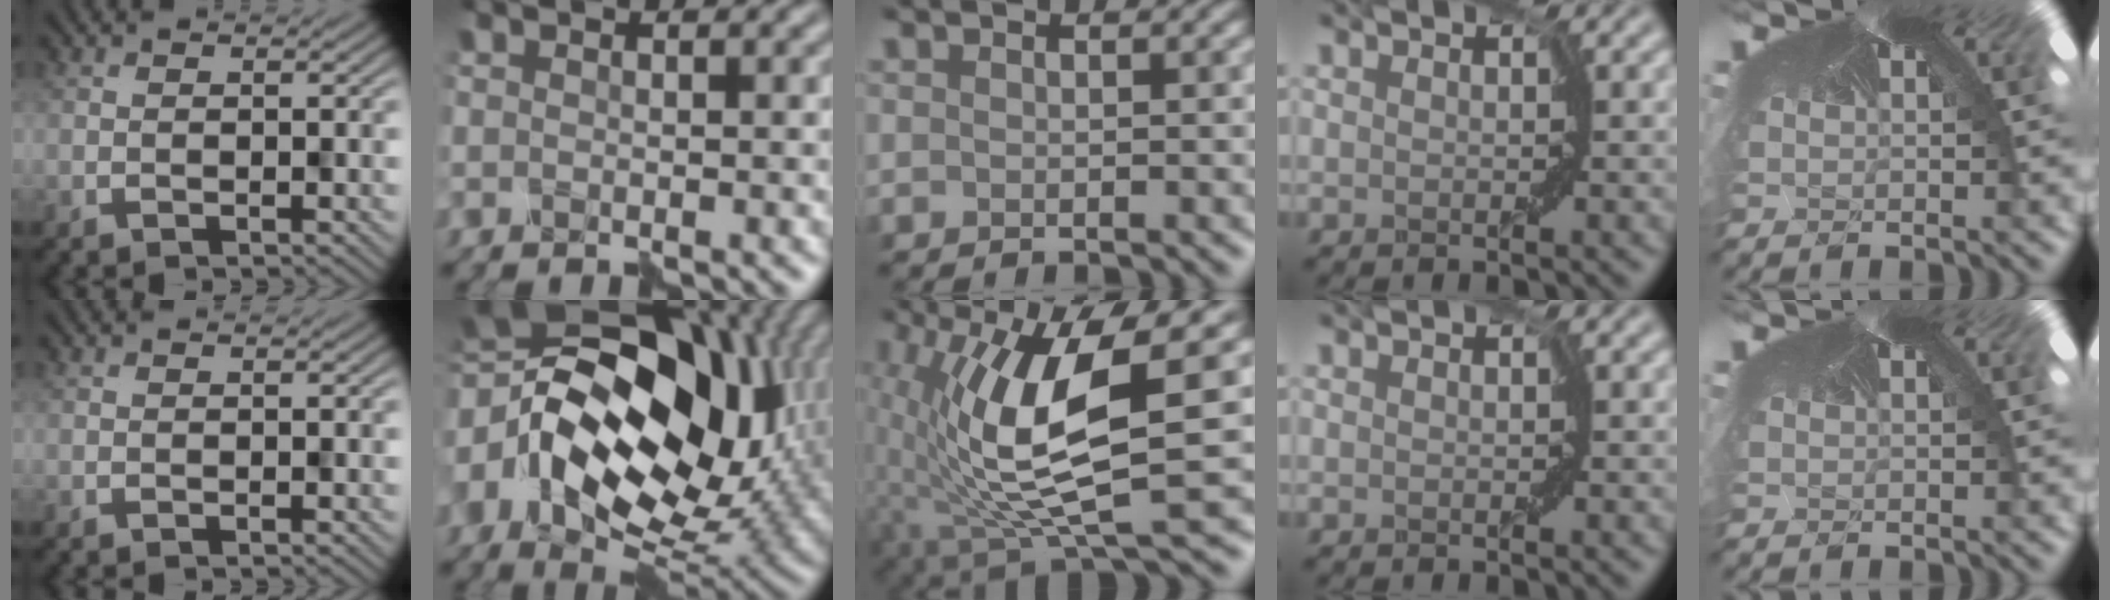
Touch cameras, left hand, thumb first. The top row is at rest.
{"index": {"total": 18.3, "force": [0.6, 11.9, 13.8], "torque": [-0.256, -0.002, 0.018]}, "middle": {"total": 10.4, "force": [1.0, 2.9, 10.0], "torque": [-0.204, -0.016, 0.018]}}